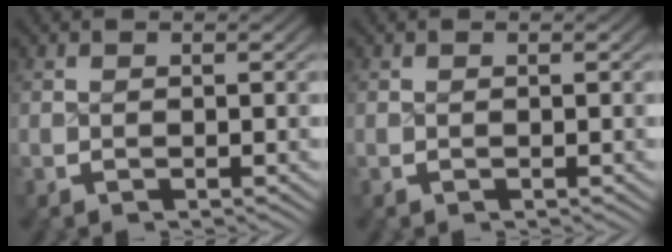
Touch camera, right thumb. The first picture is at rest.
{"total": 0.0}